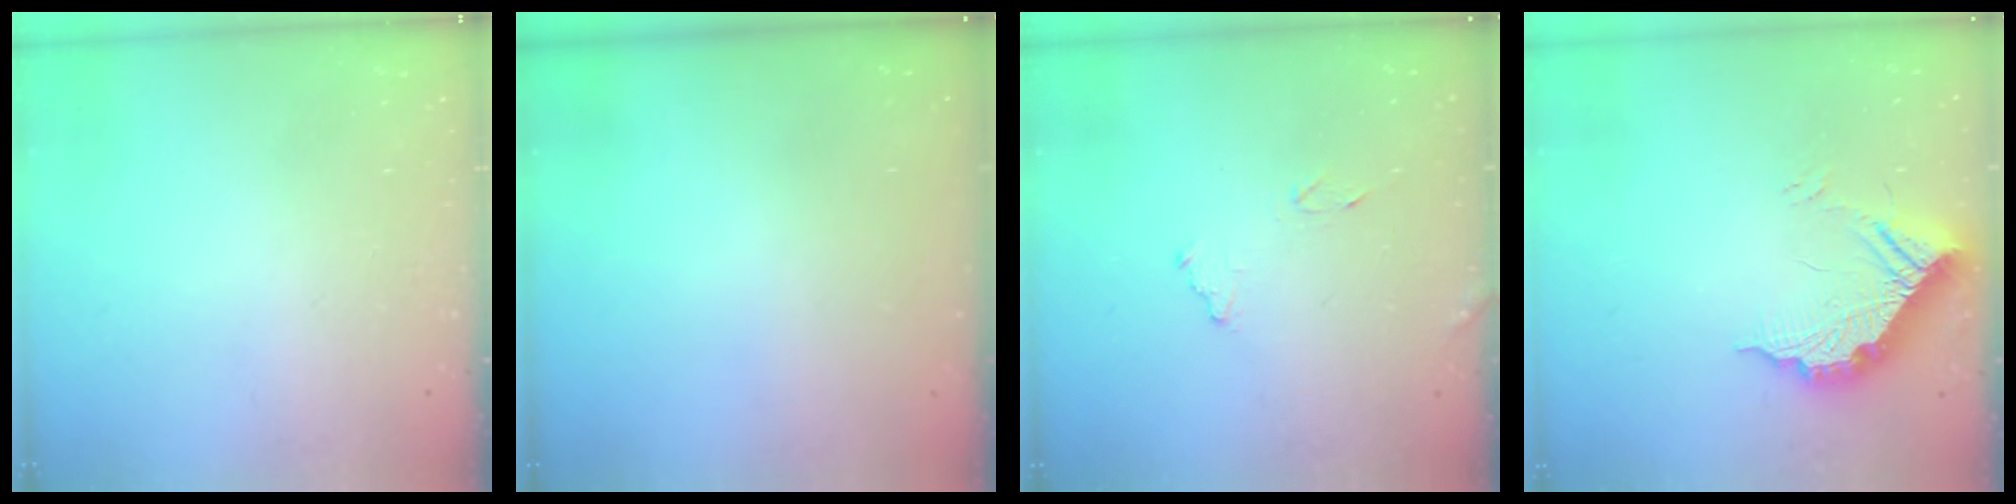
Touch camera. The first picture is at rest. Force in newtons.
{"total": 2.9, "press": 2.9, "slide": 0.1}
{"total": 8.8, "press": 8.8, "slide": 0.4}
{"total": 13.0, "press": 12.9, "slide": 1.1}